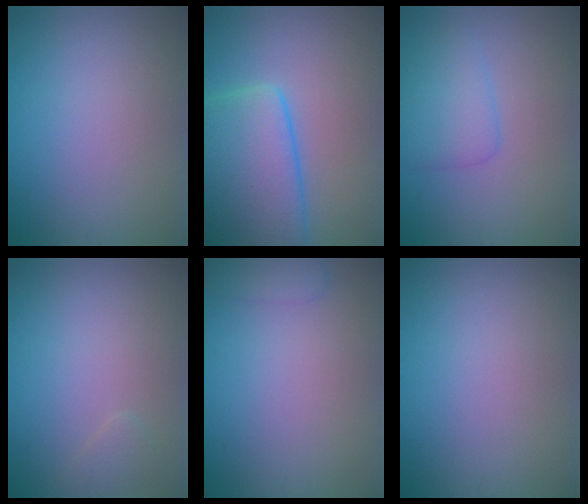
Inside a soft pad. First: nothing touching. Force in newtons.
{"total": 8.5, "press": 8.5, "slide": 0.5}
{"total": 2.5, "press": 2.5, "slide": 0.2}
{"total": 0.8, "press": 0.8, "slide": 0.1}
{"total": 1.5, "press": 1.5, "slide": 0.1}
{"total": 0.0}